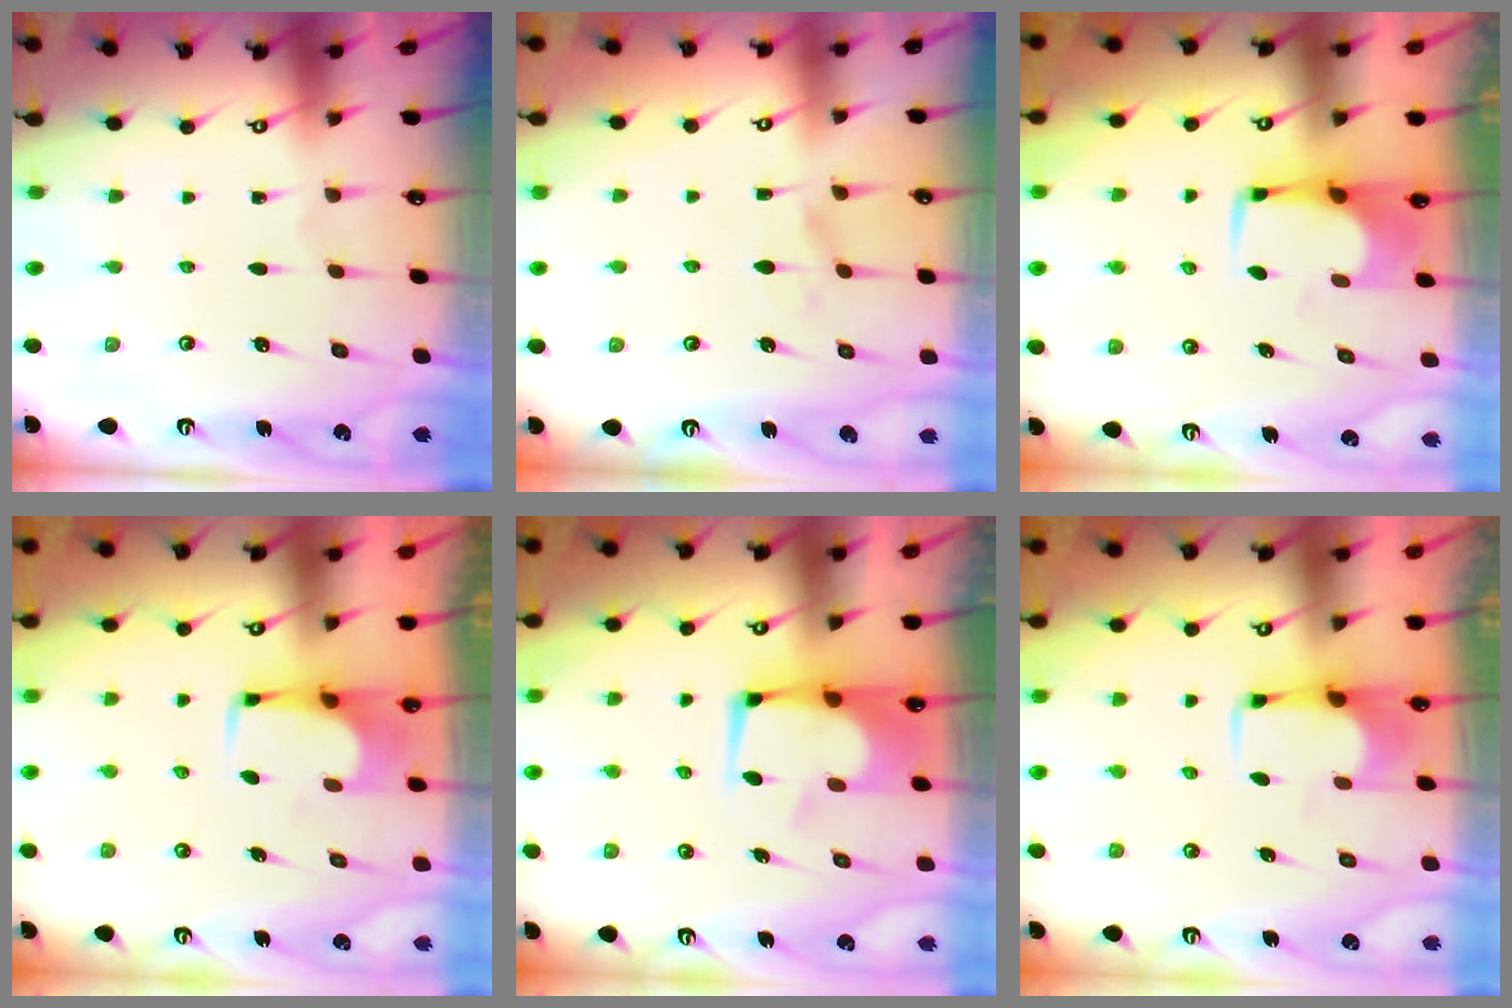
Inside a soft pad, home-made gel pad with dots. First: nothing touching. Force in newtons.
{"total": 1.9, "press": 1.5, "slide": 1.1}
{"total": 0.8, "press": 0.7, "slide": 0.4}
{"total": 3.7, "press": 3.7, "slide": 0.2}
{"total": 2.6, "press": 2.5, "slide": 0.6}
{"total": 2.5, "press": 2.3, "slide": 0.9}